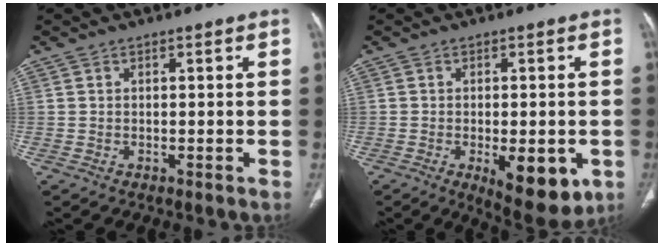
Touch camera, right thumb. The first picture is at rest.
{"total": 10.9, "force": [-3.5, 4.6, 9.3], "torque": [-0.107, -0.010, -0.037]}